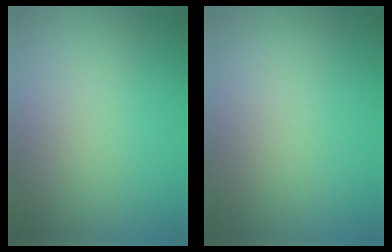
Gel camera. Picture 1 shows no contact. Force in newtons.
{"total": 0.0}